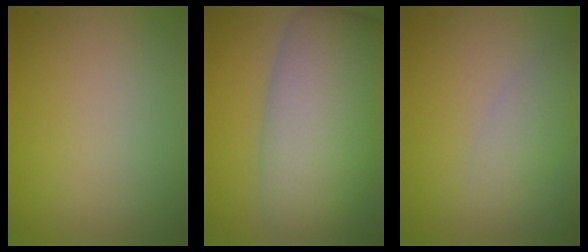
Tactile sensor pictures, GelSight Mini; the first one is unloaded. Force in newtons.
{"total": 10.5, "press": 10.5, "slide": 0.7}
{"total": 2.3, "press": 2.3, "slide": 0.1}